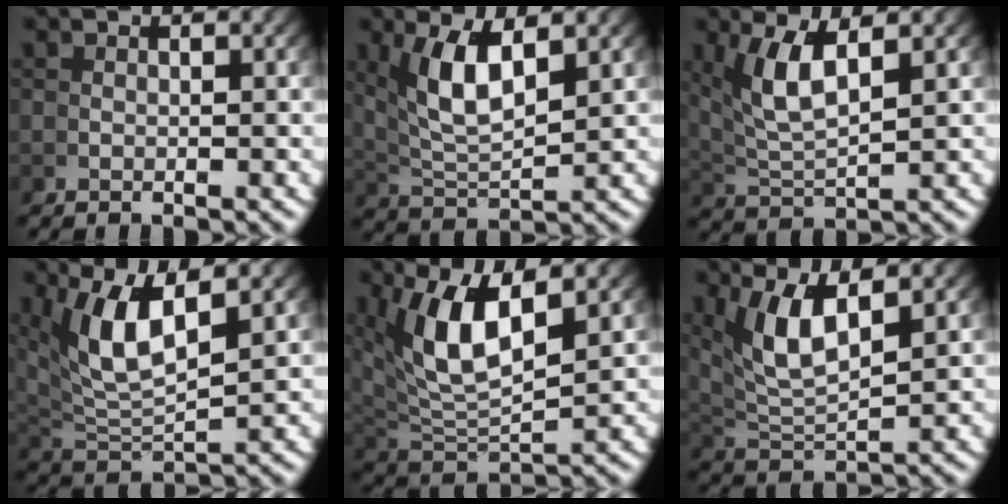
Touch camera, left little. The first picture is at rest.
{"total": 5.6, "force": [2.2, 2.3, 4.6], "torque": [-0.103, -0.015, 0.057]}
{"total": 5.0, "force": [2.1, 1.9, 4.1], "torque": [-0.098, -0.009, 0.056]}
{"total": 6.2, "force": [2.4, 2.5, 5.1], "torque": [-0.115, -0.003, 0.057]}
{"total": 7.0, "force": [2.3, 3.2, 5.8], "torque": [-0.133, -0.007, 0.056]}
{"total": 5.5, "force": [2.4, 2.3, 4.4], "torque": [-0.100, -0.008, 0.057]}